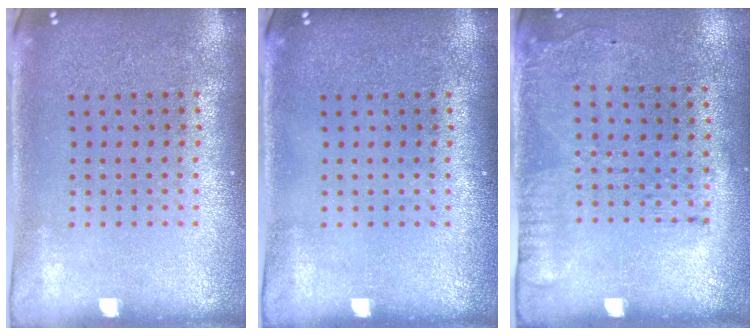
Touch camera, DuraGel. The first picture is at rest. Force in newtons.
{"total": 0.0}
{"total": 1.8, "press": 1.2, "slide": 1.3}